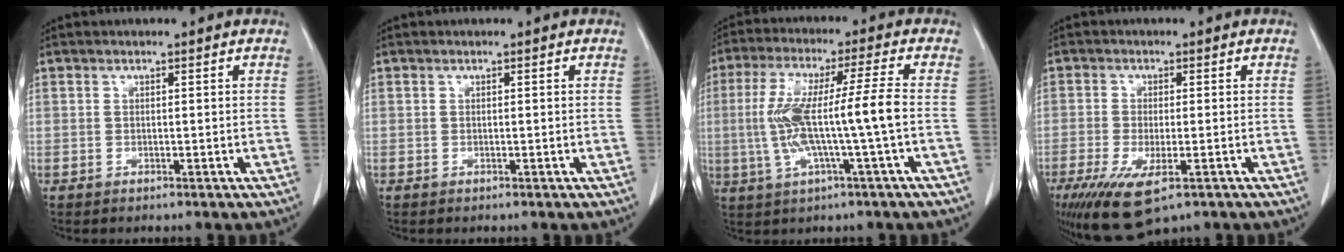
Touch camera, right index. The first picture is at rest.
{"total": 0.0}
{"total": 11.5, "force": [-1.1, -0.5, 11.5], "torque": [-0.233, 0.015, -0.022]}
{"total": 9.4, "force": [-5.3, 2.8, 7.2], "torque": [-0.129, -0.024, -0.083]}